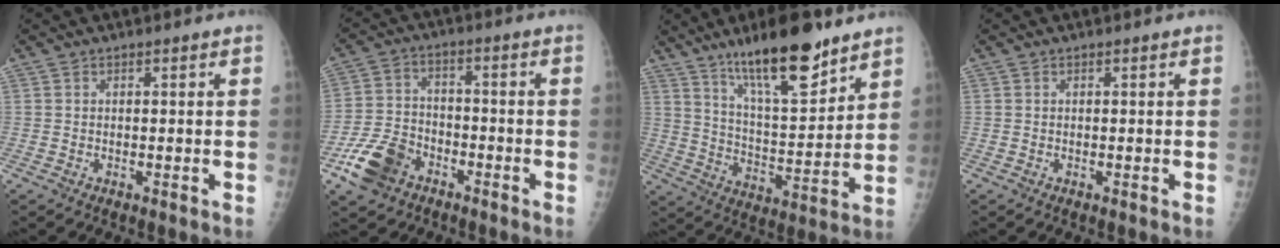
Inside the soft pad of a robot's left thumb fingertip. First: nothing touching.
{"total": 10.1, "force": [-5.6, 6.9, 4.8], "torque": [-0.088, 0.026, -0.108]}
{"total": 17.5, "force": [12.1, 4.7, 11.7], "torque": [-0.163, -0.075, 0.209]}
{"total": 0.0}